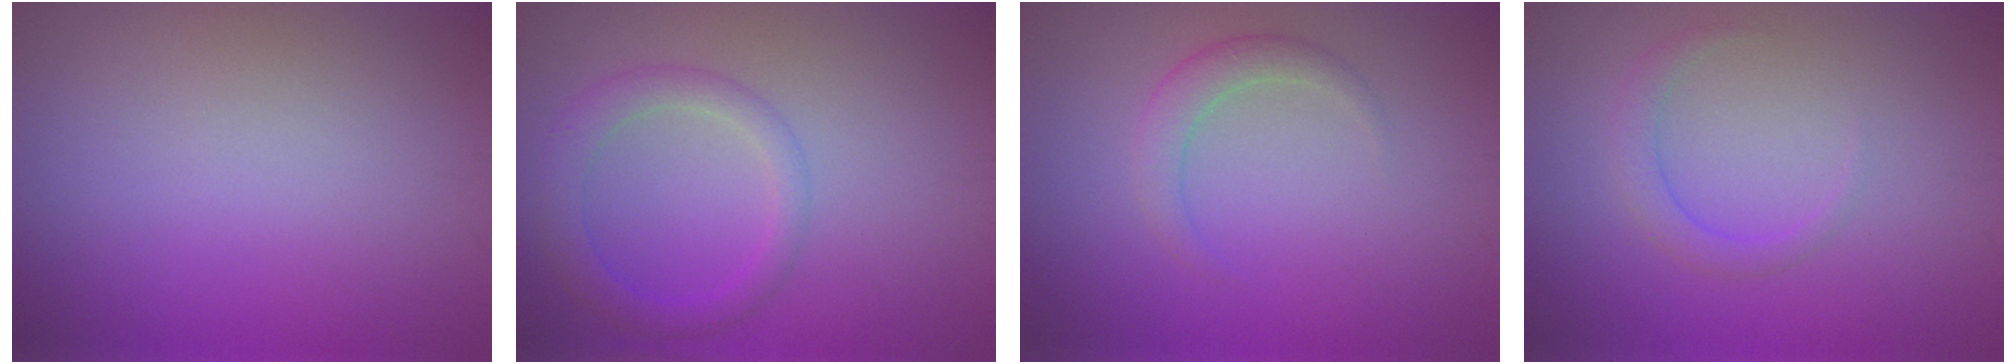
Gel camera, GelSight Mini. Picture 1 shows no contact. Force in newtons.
{"total": 3.0, "press": 3.0, "slide": 0.2}
{"total": 2.1, "press": 2.1, "slide": 0.1}
{"total": 1.7, "press": 1.7, "slide": 0.1}